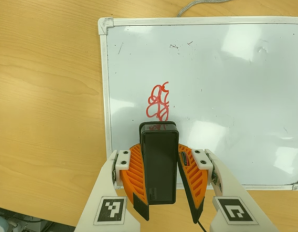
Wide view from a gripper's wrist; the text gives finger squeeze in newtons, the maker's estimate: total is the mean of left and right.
{"total": 9.3, "left": 8.7, "right": 9.8}